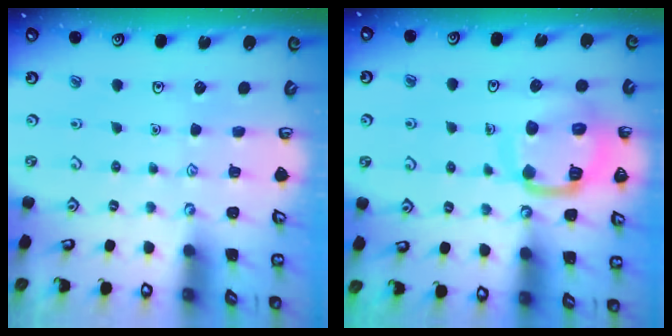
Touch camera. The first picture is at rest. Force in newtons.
{"total": 14.2, "press": 14.1, "slide": 1.5}